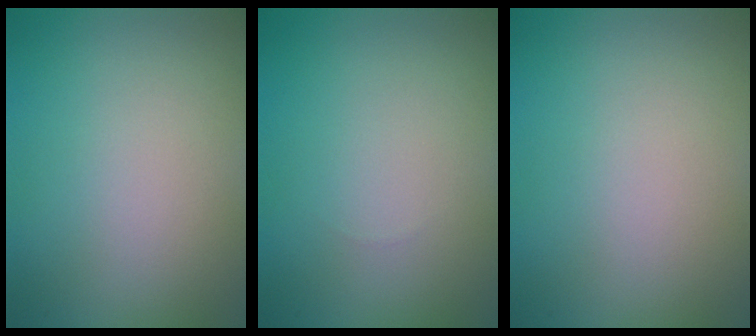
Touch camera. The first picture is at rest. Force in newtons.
{"total": 0.0}
{"total": 0.0}